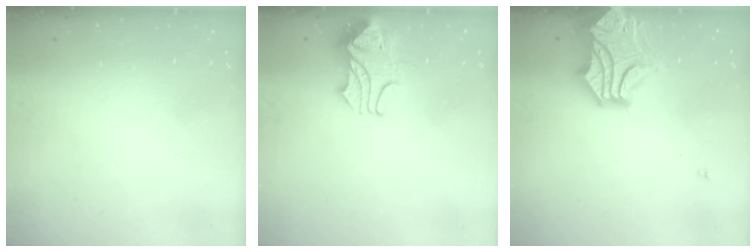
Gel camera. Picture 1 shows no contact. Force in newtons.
{"total": 2.1, "press": 2.0, "slide": 0.8}
{"total": 7.5, "press": 7.1, "slide": 2.4}